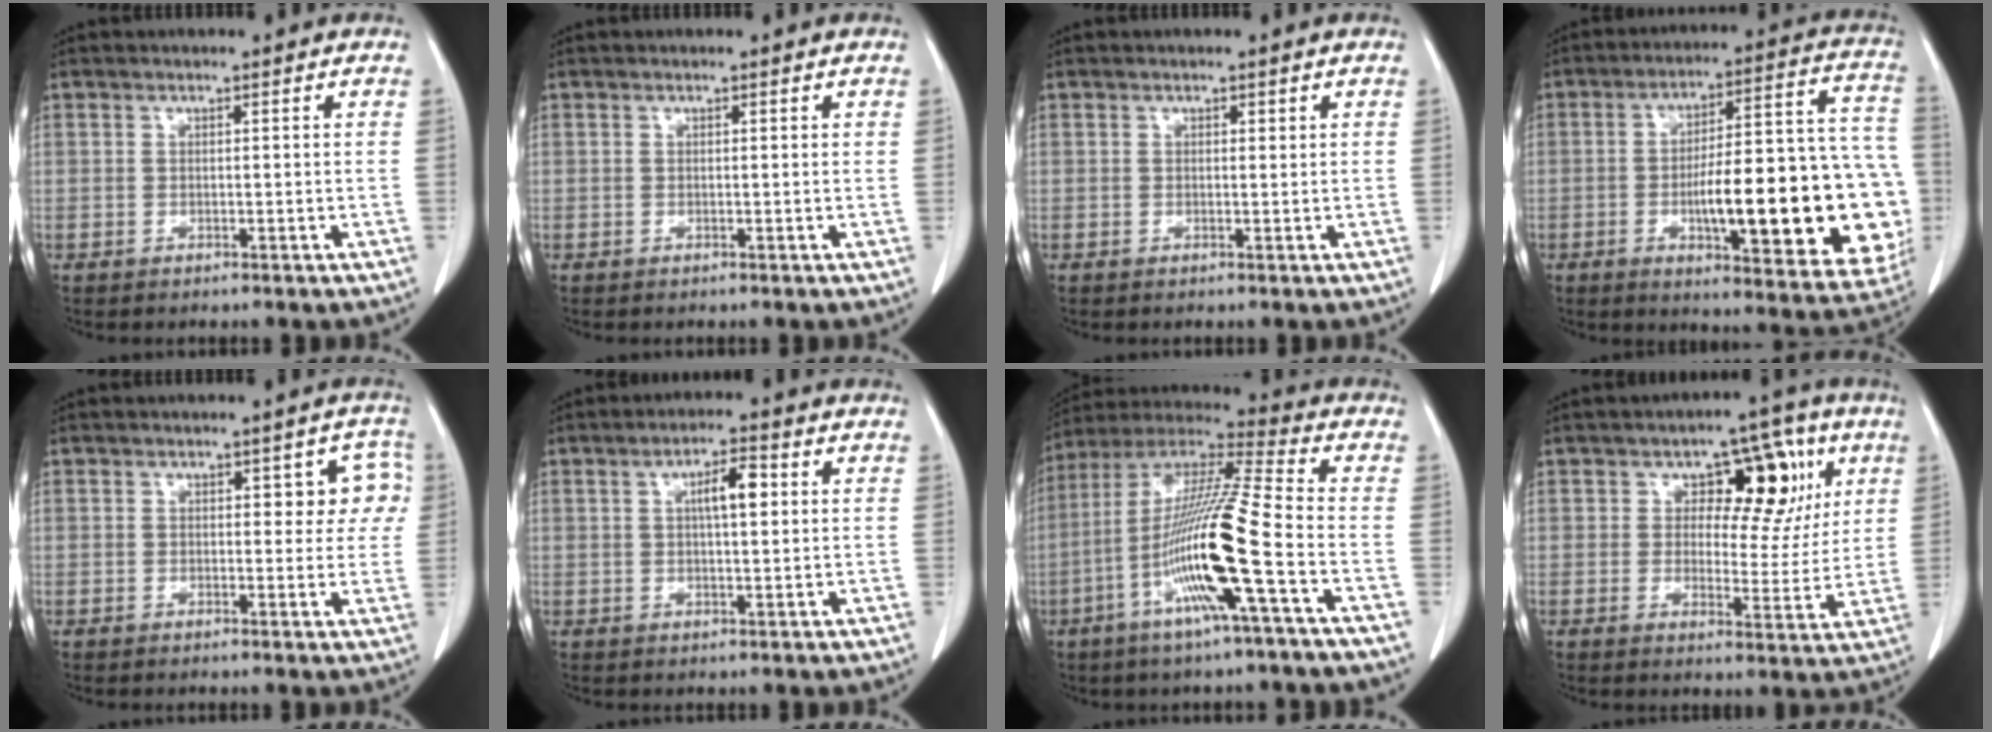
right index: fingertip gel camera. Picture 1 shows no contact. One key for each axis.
{"total": 0.0}
{"total": 0.6, "fx": 0.4, "fy": 0.3, "fz": 0.4, "tx": -0.001, "ty": -0.002, "tz": 0.003}
{"total": 25.6, "fx": -5.0, "fy": 5.8, "fz": 24.4, "tx": -0.260, "ty": 0.024, "tz": -0.055}
{"total": 4.9, "fx": 1.3, "fy": 2.6, "fz": 4.0, "tx": -0.025, "ty": 0.021, "tz": 0.012}
{"total": 4.9, "fx": 1.2, "fy": 1.2, "fz": 4.6, "tx": -0.077, "ty": 0.009, "tz": 0.018}
{"total": 17.1, "fx": -5.4, "fy": -0.6, "fz": 16.2, "tx": -0.320, "ty": -0.007, "tz": -0.113}
{"total": 10.8, "fx": 4.0, "fy": 6.1, "fz": 8.0, "tx": -0.081, "ty": 0.025, "tz": 0.053}